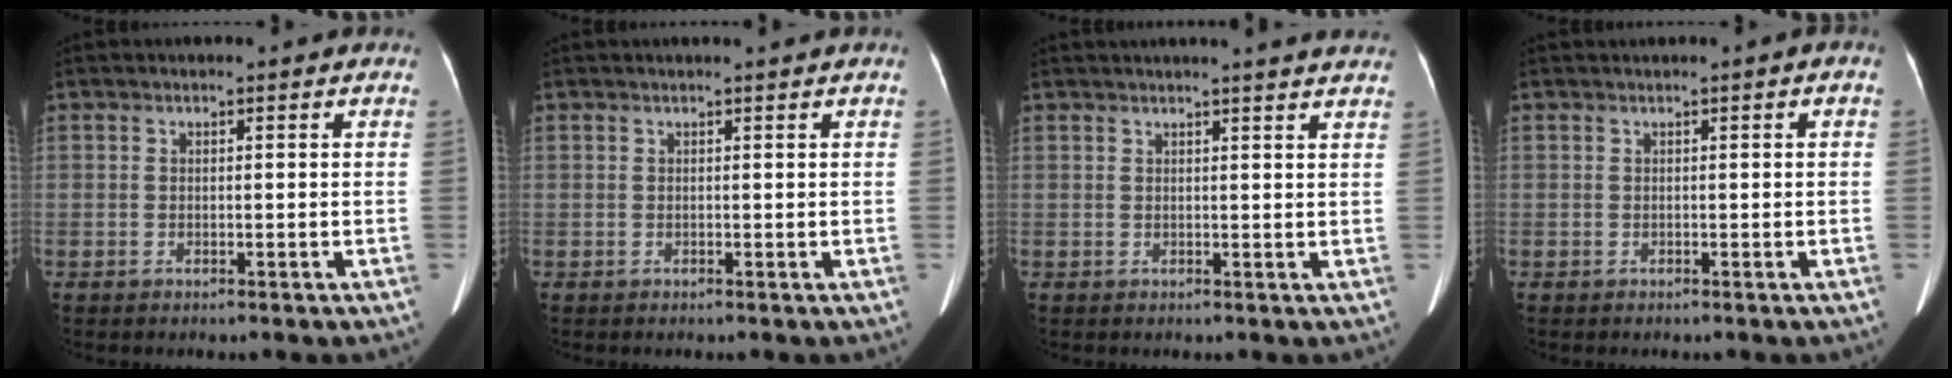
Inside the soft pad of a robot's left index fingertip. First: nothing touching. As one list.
[{"total": 1.1, "force": [0.9, -0.3, 0.5], "torque": [-0.008, 0.007, 0.020]}, {"total": 9.9, "force": [9.0, -0.1, 4.0], "torque": [-0.055, 0.014, 0.089]}, {"total": 0.5, "force": [-0.1, 0.4, 0.3], "torque": [0.002, 0.011, -0.004]}]